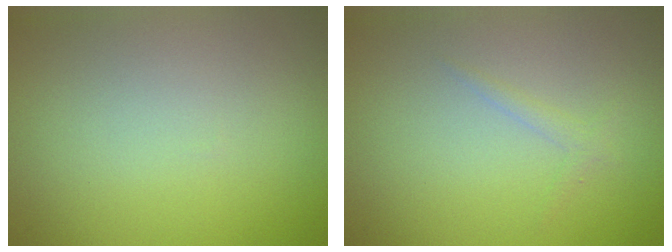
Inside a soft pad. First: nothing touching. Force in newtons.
{"total": 0.9, "press": 0.9, "slide": 0.0}